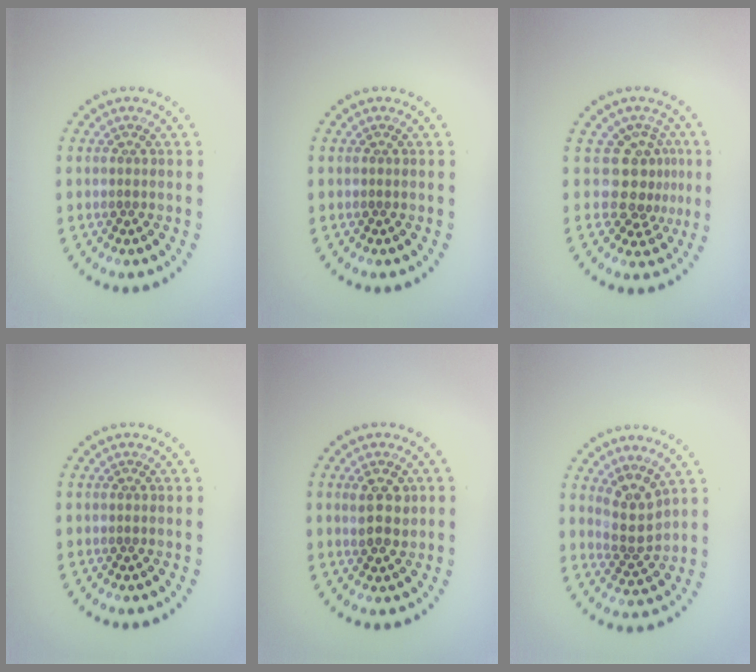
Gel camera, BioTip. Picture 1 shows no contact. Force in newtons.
{"total": 0.0}
{"total": 3.6, "press": 2.7, "slide": 2.4}
{"total": 0.0}
{"total": 2.7, "press": 2.6, "slide": 0.6}
{"total": 3.0, "press": 2.5, "slide": 1.7}